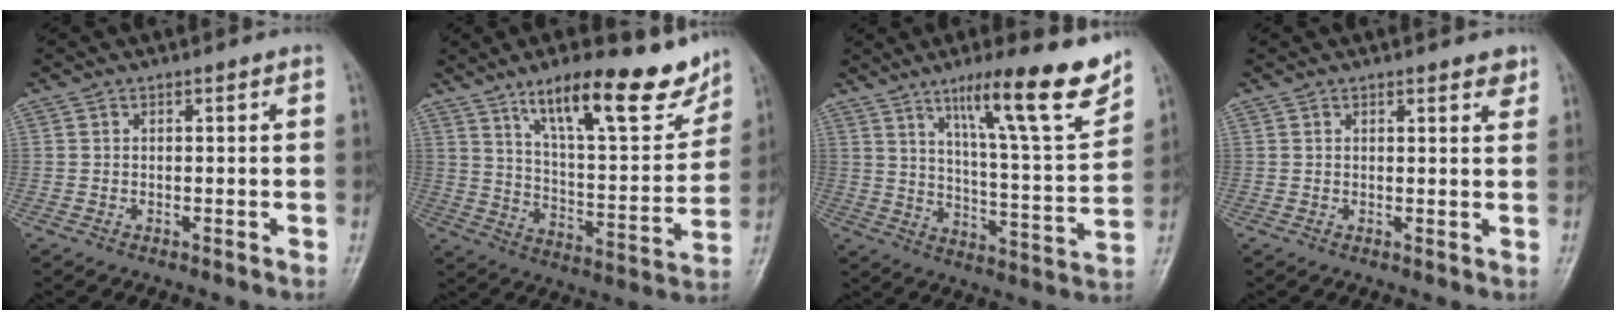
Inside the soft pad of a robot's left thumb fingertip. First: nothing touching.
{"total": 20.4, "force": [13.7, 5.9, 14.0], "torque": [-0.168, -0.071, 0.221]}
{"total": 18.1, "force": [11.9, 2.4, 13.5], "torque": [-0.182, -0.067, 0.187]}
{"total": 2.5, "force": [1.9, 0.8, 1.5], "torque": [-0.009, -0.009, 0.022]}